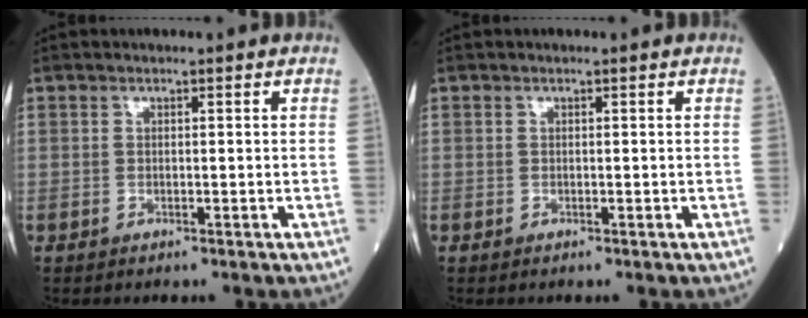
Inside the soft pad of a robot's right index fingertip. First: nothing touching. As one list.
[{"total": 0.0}]